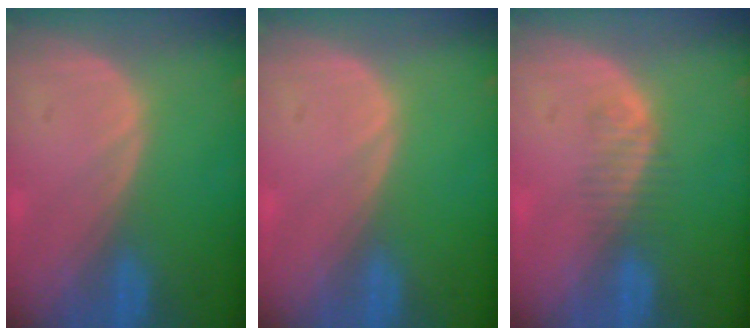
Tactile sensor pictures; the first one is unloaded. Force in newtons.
{"total": 0.0}
{"total": 2.2, "press": 2.0, "slide": 0.9}